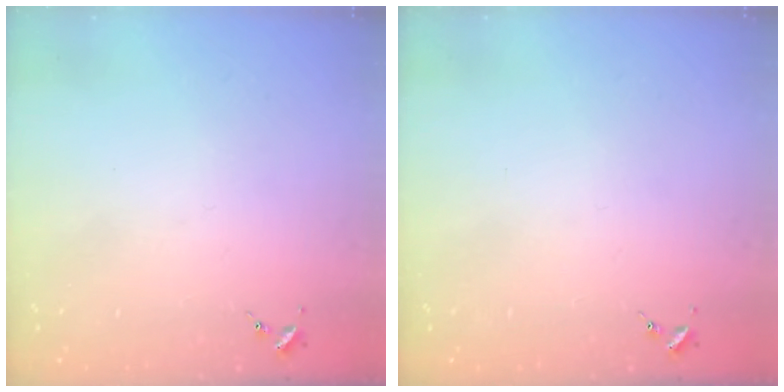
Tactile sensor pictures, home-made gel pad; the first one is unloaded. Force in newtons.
{"total": 0.0}